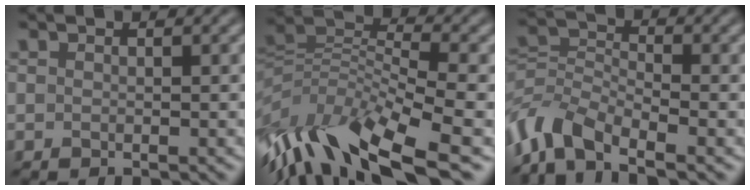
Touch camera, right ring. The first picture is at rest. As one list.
[{"total": 11.3, "force": [-4.8, 4.1, 9.4], "torque": [-0.184, 0.009, -0.091]}, {"total": 6.6, "force": [-4.4, 3.0, 3.9], "torque": [-0.079, 0.006, -0.104]}]